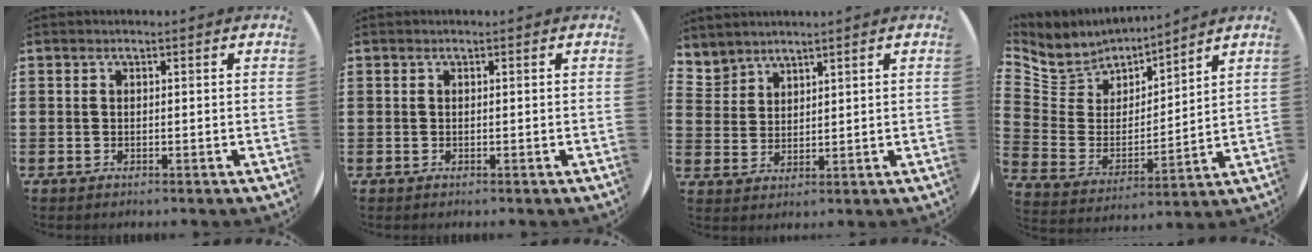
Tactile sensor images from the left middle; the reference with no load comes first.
{"total": 0.0}
{"total": 3.3, "force": [3.1, 0.9, -0.5], "torque": [0.002, -0.014, 0.062]}
{"total": 6.0, "force": [5.4, 2.5, -0.6], "torque": [-0.033, -0.055, 0.095]}